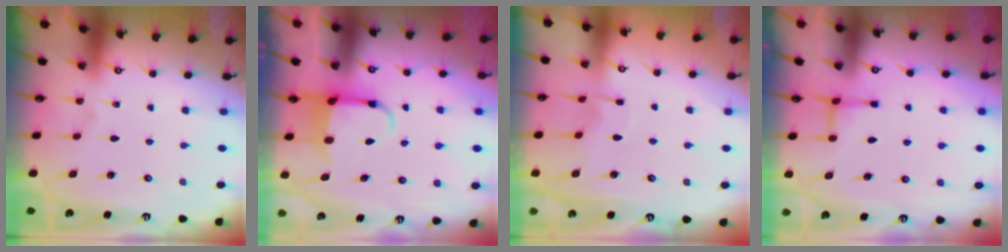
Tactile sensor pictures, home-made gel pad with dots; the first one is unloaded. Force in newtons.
{"total": 3.9, "press": 3.8, "slide": 1.1}
{"total": 4.1, "press": 4.0, "slide": 0.6}
{"total": 1.8, "press": 1.8, "slide": 0.4}